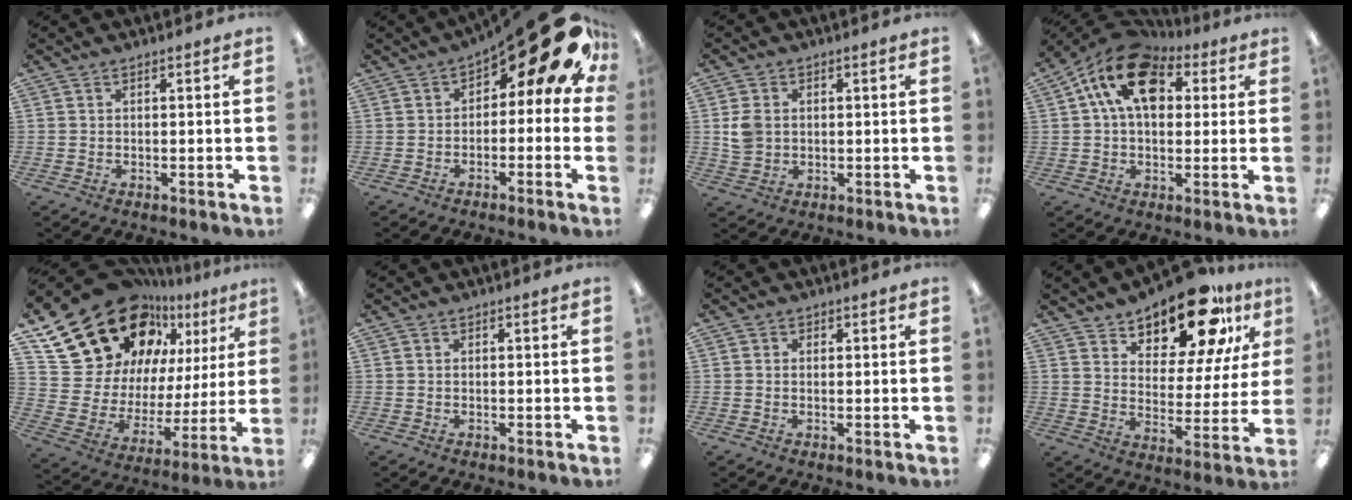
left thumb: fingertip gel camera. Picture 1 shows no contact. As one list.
[{"total": 15.8, "force": [7.4, 6.1, 12.6], "torque": [-0.163, -0.046, 0.119]}, {"total": 4.6, "force": [0.5, 3.9, 2.4], "torque": [-0.040, 0.005, 0.010]}, {"total": 14.4, "force": [5.7, 9.4, 9.3], "torque": [-0.169, -0.009, 0.104]}, {"total": 24.2, "force": [16.9, 14.4, 9.6], "torque": [-0.168, -0.116, 0.326]}, {"total": 0.0}, {"total": 0.9, "force": [0.0, 0.8, 0.3], "torque": [0.003, 0.000, -0.002]}, {"total": 17.5, "force": [13.5, 6.7, 9.0], "torque": [-0.141, -0.093, 0.229]}]